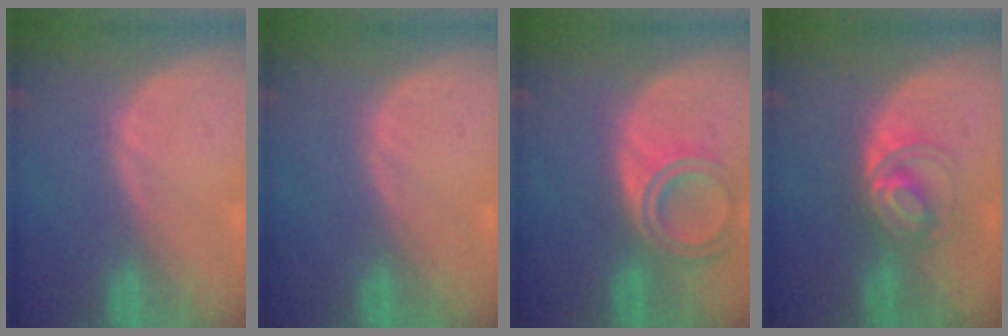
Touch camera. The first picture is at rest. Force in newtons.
{"total": 0.0}
{"total": 6.7, "press": 6.0, "slide": 2.8}
{"total": 5.6, "press": 5.3, "slide": 1.7}